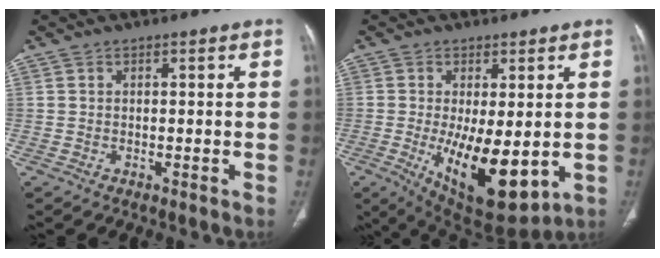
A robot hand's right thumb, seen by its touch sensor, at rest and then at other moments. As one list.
[{"total": 14.5, "force": [-2.4, 5.9, 13.0], "torque": [-0.202, -0.029, -0.016]}]